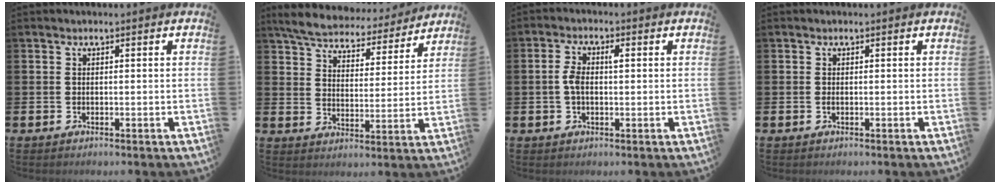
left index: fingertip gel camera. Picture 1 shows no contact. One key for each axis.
{"total": 6.9, "fx": 6.6, "fy": 1.6, "fz": 1.4, "tx": -0.062, "ty": -0.040, "tz": 0.117}
{"total": 3.3, "fx": 0.2, "fy": 1.7, "fz": 2.9, "tx": -0.053, "ty": 0.007, "tz": 0.001}
{"total": 0.0}